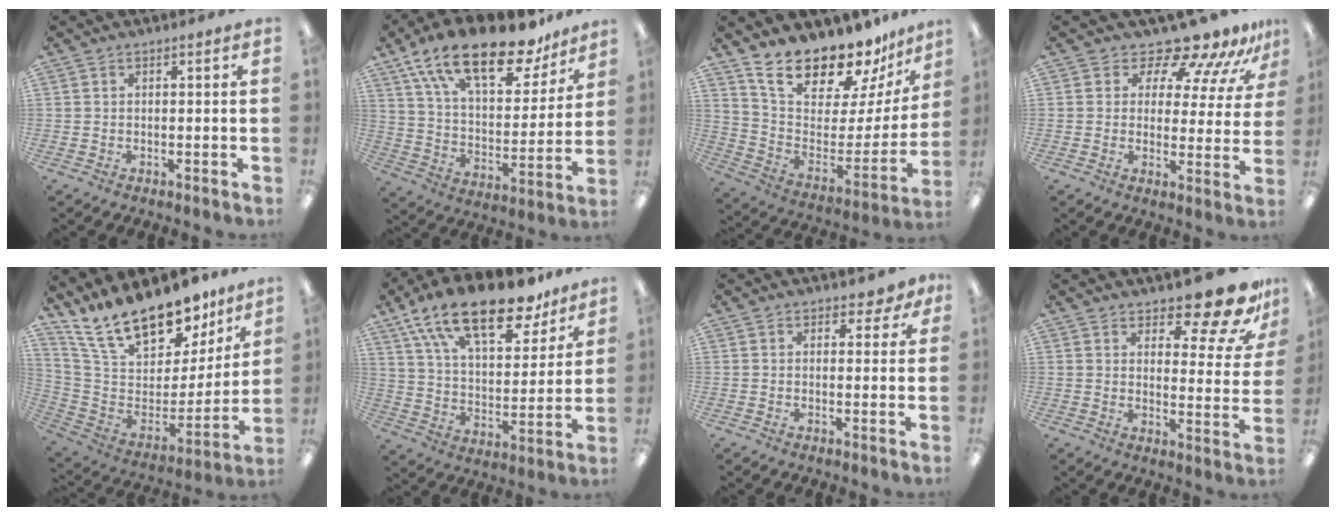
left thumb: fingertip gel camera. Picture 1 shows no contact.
{"total": 21.4, "force": [15.1, 8.5, 12.6], "torque": [-0.215, -0.089, 0.261]}
{"total": 19.2, "force": [17.2, 5.9, 6.2], "torque": [-0.123, -0.141, 0.305]}
{"total": 11.5, "force": [10.4, 3.4, 3.8], "torque": [-0.066, -0.091, 0.180]}
{"total": 21.5, "force": [16.9, 8.7, 10.0], "torque": [-0.178, -0.125, 0.303]}
{"total": 21.3, "force": [15.2, 8.3, 12.4], "torque": [-0.220, -0.083, 0.264]}
{"total": 2.4, "force": [1.6, 1.7, 0.8], "torque": [-0.001, 0.000, 0.026]}
{"total": 14.2, "force": [11.3, 4.6, 7.4], "torque": [-0.099, -0.087, 0.190]}